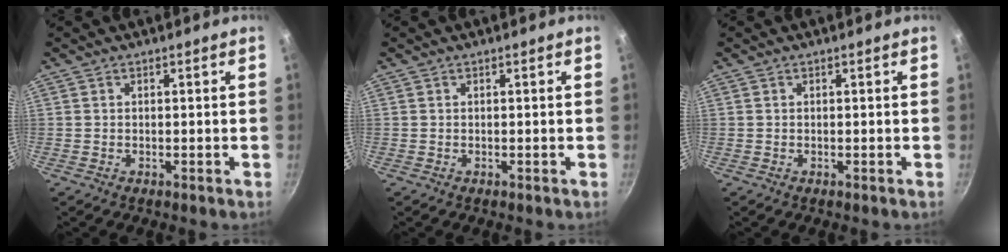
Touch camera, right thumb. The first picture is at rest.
{"total": 0.0}
{"total": 0.0}